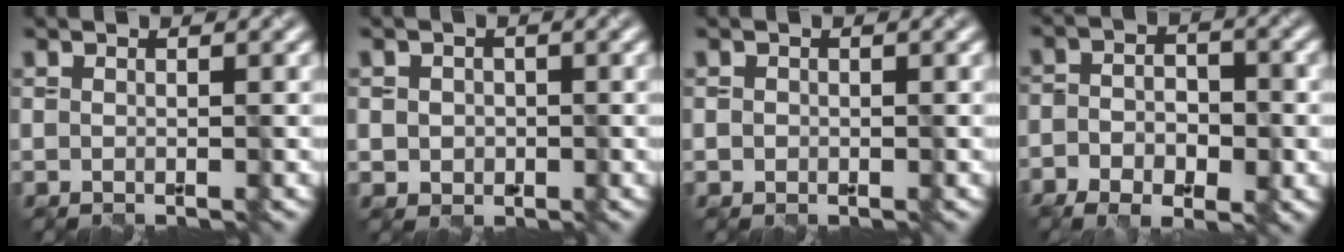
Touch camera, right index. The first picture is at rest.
{"total": 1.5, "force": [-0.7, 1.3, 0.3], "torque": [-0.011, 0.004, -0.001]}
{"total": 0.7, "force": [-0.5, 0.0, -0.4], "torque": [0.004, 0.006, 0.003]}
{"total": 5.4, "force": [-3.0, 2.9, 3.5], "torque": [-0.058, -0.001, -0.042]}